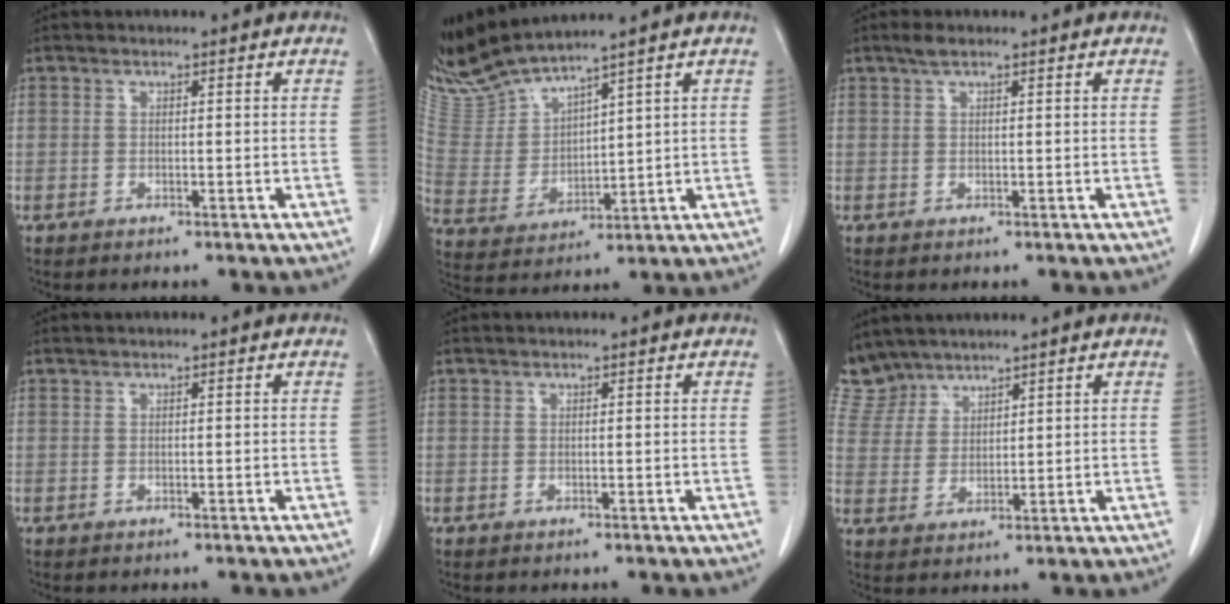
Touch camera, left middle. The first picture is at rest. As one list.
[{"total": 8.5, "force": [8.2, -0.5, 2.3], "torque": [-0.070, -0.002, 0.185]}, {"total": 1.5, "force": [1.1, 0.2, 1.1], "torque": [-0.026, 0.010, 0.021]}, {"total": 0.0}, {"total": 0.0}, {"total": 5.4, "force": [5.1, 1.5, -0.6], "torque": [0.002, 0.007, 0.118]}]